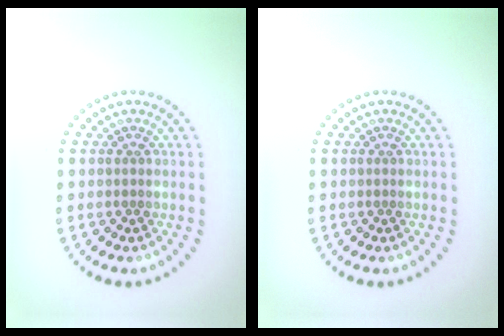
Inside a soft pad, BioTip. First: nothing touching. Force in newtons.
{"total": 0.0}